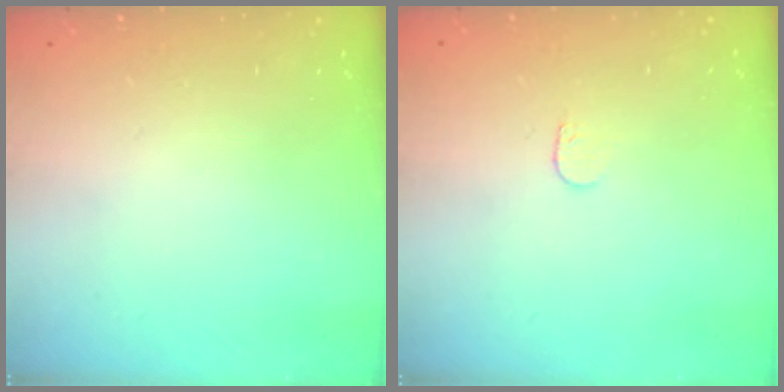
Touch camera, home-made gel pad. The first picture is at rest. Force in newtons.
{"total": 3.7, "press": 3.6, "slide": 0.3}